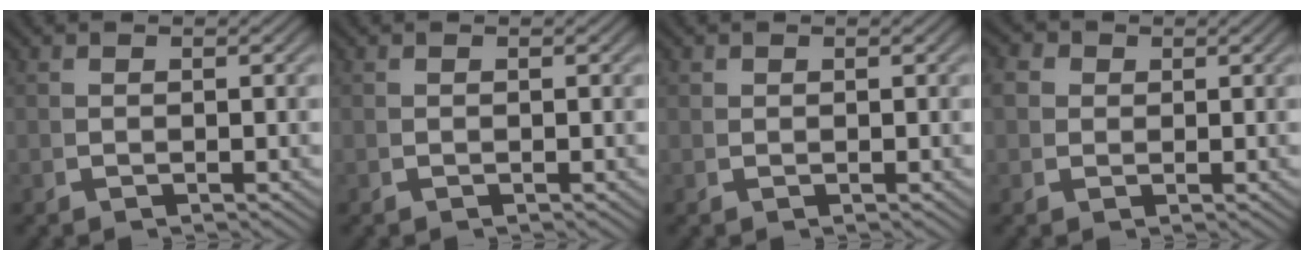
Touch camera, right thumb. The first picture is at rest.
{"total": 0.0}
{"total": 0.6, "force": [0.5, 0.4, 0.0], "torque": [-0.001, -0.006, 0.015]}
{"total": 3.2, "force": [1.1, 2.7, 1.2], "torque": [-0.034, -0.005, 0.020]}